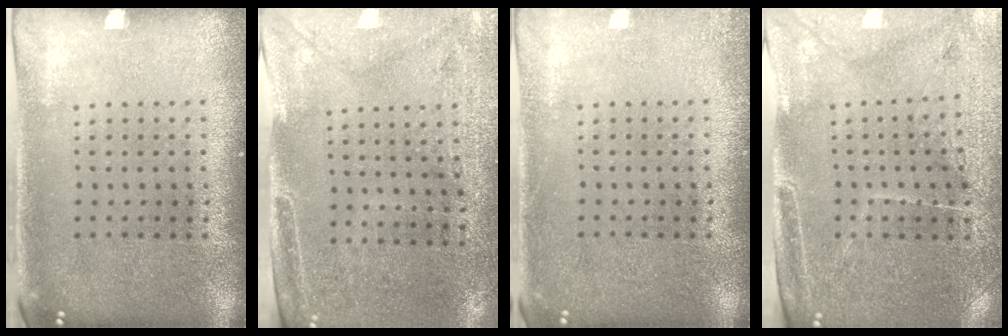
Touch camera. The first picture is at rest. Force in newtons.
{"total": 2.9, "press": 2.4, "slide": 1.5}
{"total": 1.4, "press": 1.4, "slide": 0.2}
{"total": 3.3, "press": 3.2, "slide": 1.0}